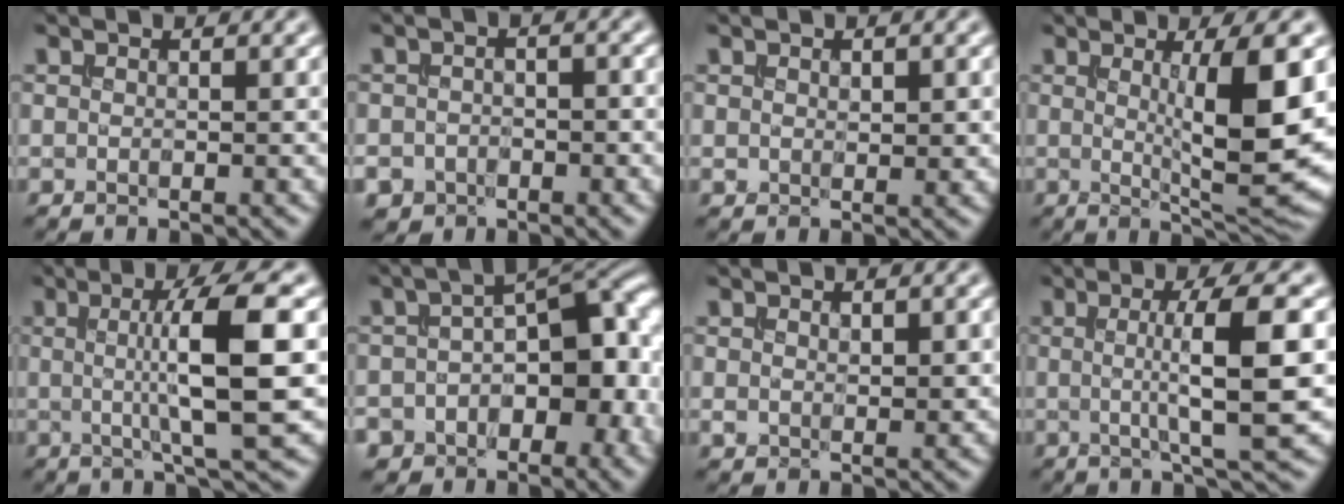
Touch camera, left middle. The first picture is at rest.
{"total": 3.5, "force": [-2.1, 2.5, 1.2], "torque": [-0.009, 0.000, -0.029]}
{"total": 1.5, "force": [0.4, 0.9, 1.2], "torque": [-0.018, -0.001, 0.012]}
{"total": 8.6, "force": [0.8, 1.6, 8.4], "torque": [-0.112, -0.015, 0.022]}
{"total": 8.6, "force": [0.6, 1.7, 8.5], "torque": [-0.114, 0.002, 0.010]}
{"total": 11.6, "force": [-2.6, 7.1, 8.8], "torque": [-0.112, -0.001, -0.045]}
{"total": 1.9, "force": [0.5, 1.1, 1.5], "torque": [-0.025, -0.003, 0.016]}
{"total": 7.6, "force": [0.2, 1.5, 7.4], "torque": [-0.105, 0.004, 0.002]}